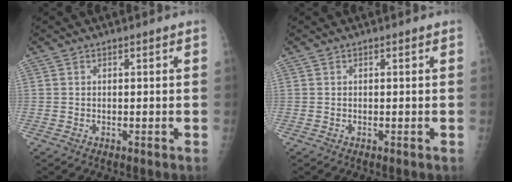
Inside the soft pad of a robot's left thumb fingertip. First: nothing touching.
{"total": 0.0}